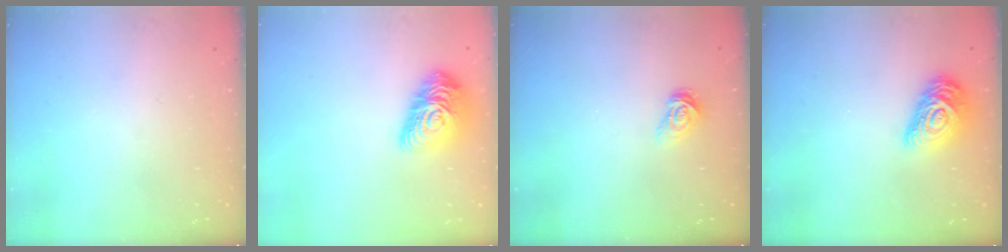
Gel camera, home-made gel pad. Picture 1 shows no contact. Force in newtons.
{"total": 15.7, "press": 15.7, "slide": 0.7}
{"total": 4.7, "press": 4.7, "slide": 0.4}
{"total": 13.3, "press": 13.3, "slide": 0.9}